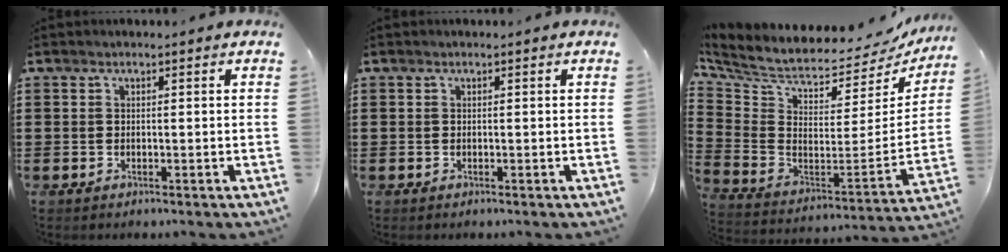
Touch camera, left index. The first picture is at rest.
{"total": 0.0}
{"total": 4.7, "force": [4.1, 1.4, 1.7], "torque": [-0.061, -0.055, 0.064]}